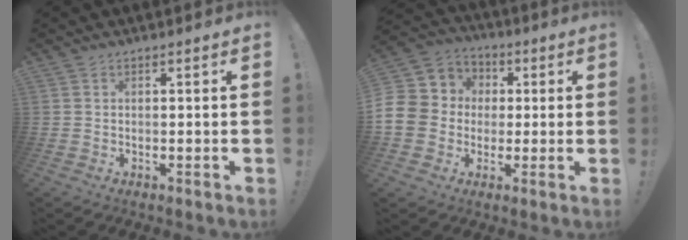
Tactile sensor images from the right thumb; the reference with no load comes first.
{"total": 12.4, "force": [-0.9, 11.4, 4.7], "torque": [-0.083, 0.013, -0.011]}